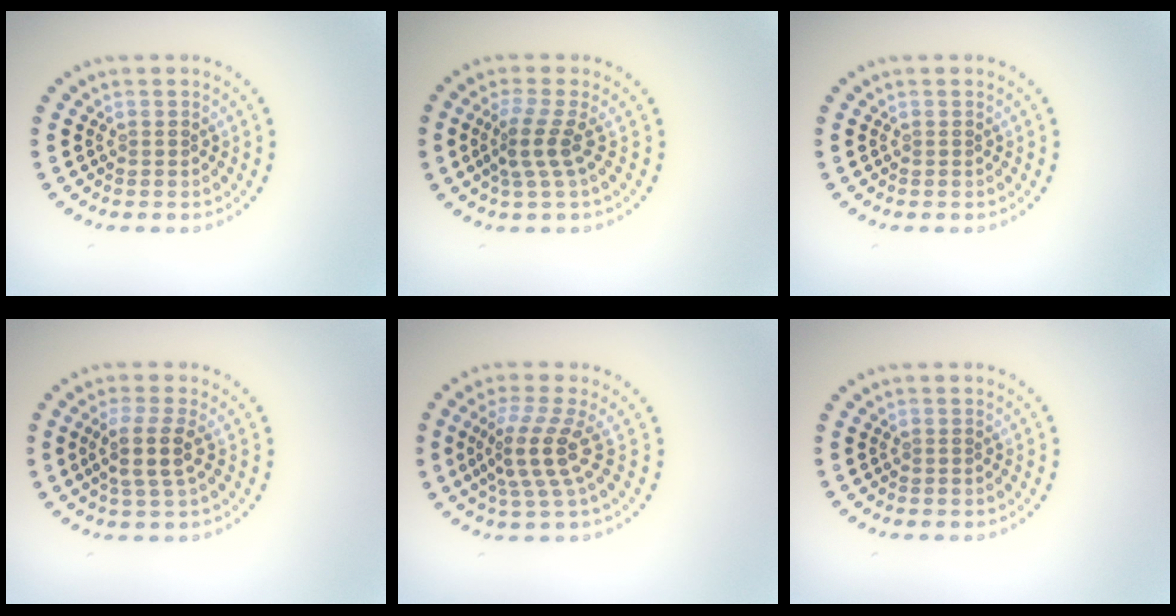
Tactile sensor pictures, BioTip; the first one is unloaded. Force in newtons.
{"total": 2.8, "press": 1.9, "slide": 2.0}
{"total": 0.0}
{"total": 2.7, "press": 2.2, "slide": 1.6}
{"total": 4.0, "press": 2.9, "slide": 2.8}
{"total": 0.0}